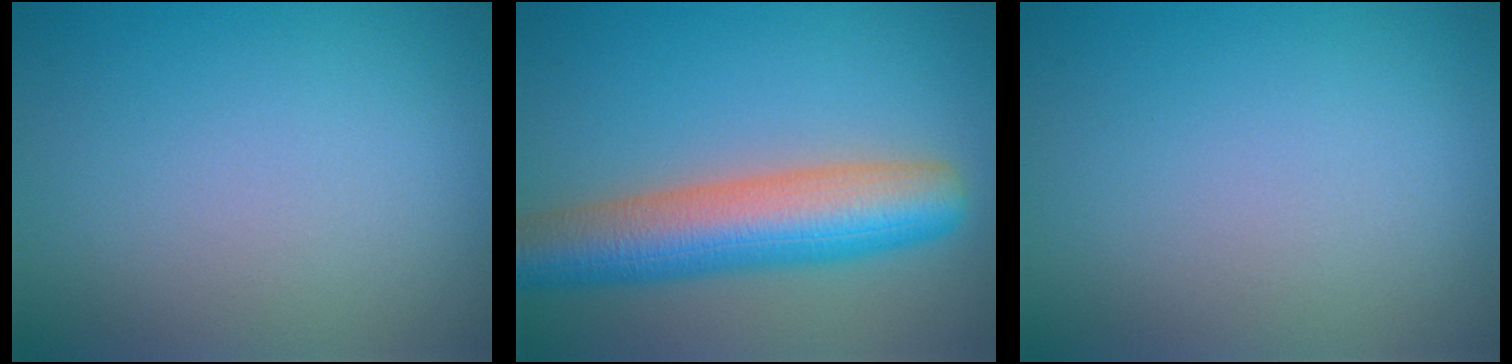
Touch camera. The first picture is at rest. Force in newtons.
{"total": 8.6, "press": 8.6, "slide": 0.3}
{"total": 0.0}